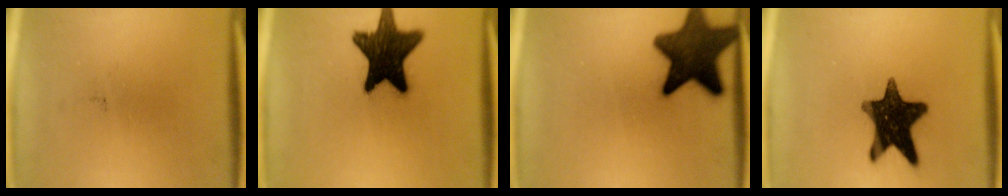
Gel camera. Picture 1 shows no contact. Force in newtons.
{"total": 16.4}
{"total": 14.1}
{"total": 14.4}